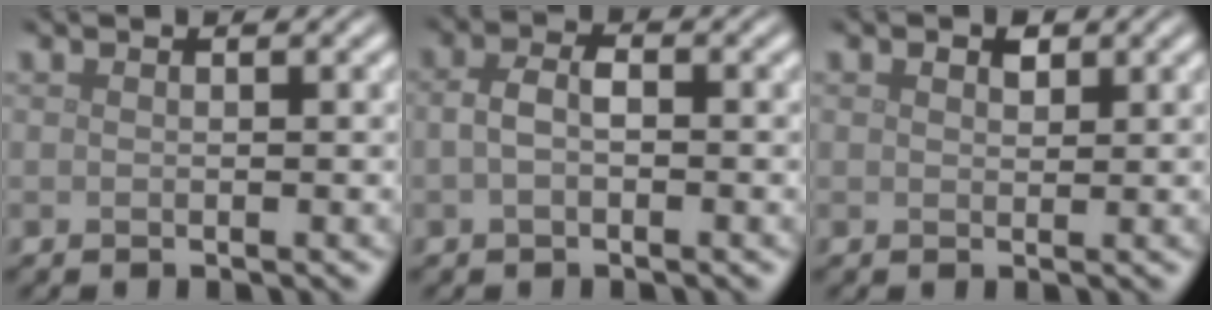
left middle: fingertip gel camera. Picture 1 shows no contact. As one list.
[{"total": 2.2, "force": [-0.2, 1.3, 1.8], "torque": [-0.040, 0.006, -0.008]}, {"total": 1.2, "force": [0.7, 0.7, 0.7], "torque": [-0.010, 0.000, 0.011]}]